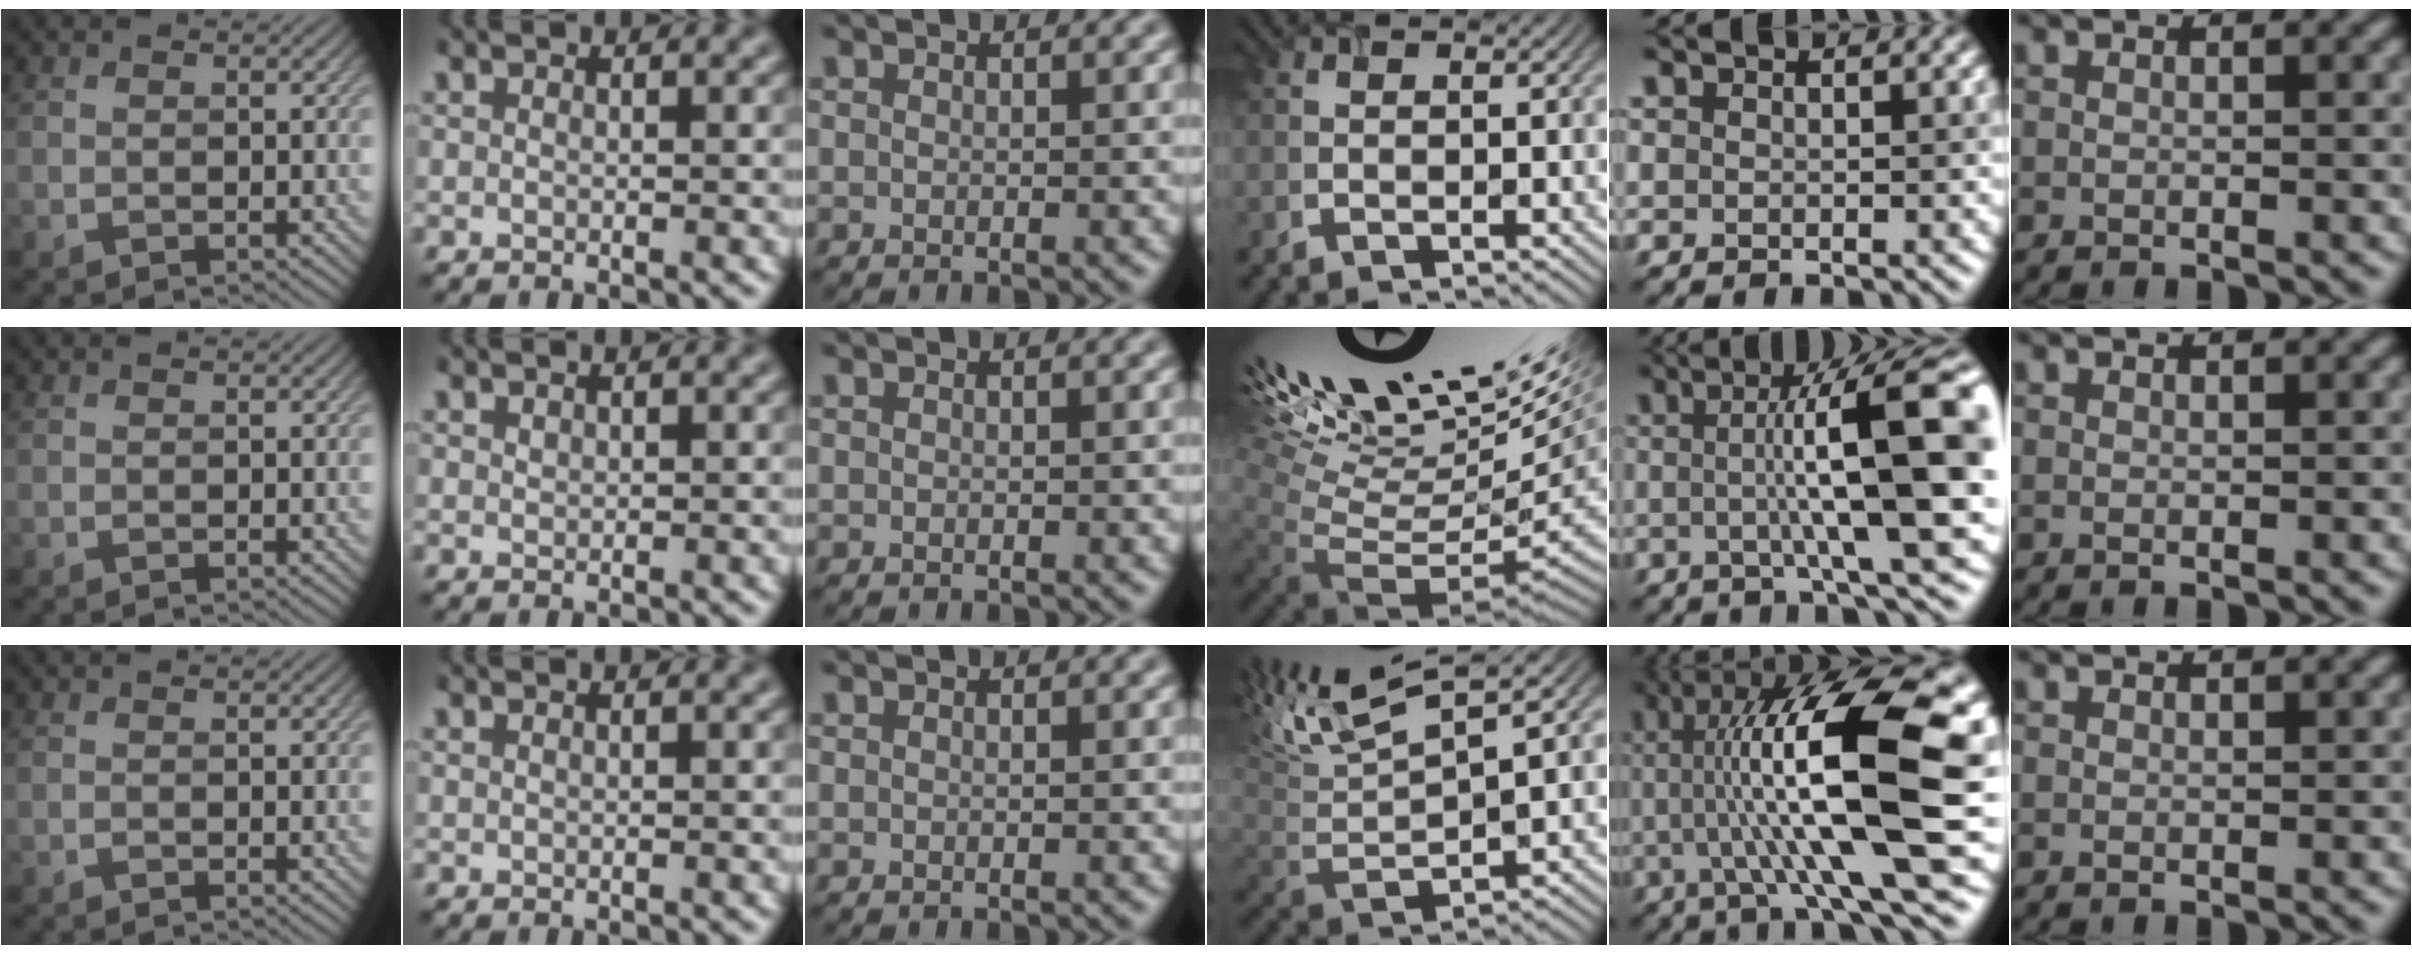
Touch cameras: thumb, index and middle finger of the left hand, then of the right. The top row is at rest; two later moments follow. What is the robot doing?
{"motion": "screw", "object": "timer"}